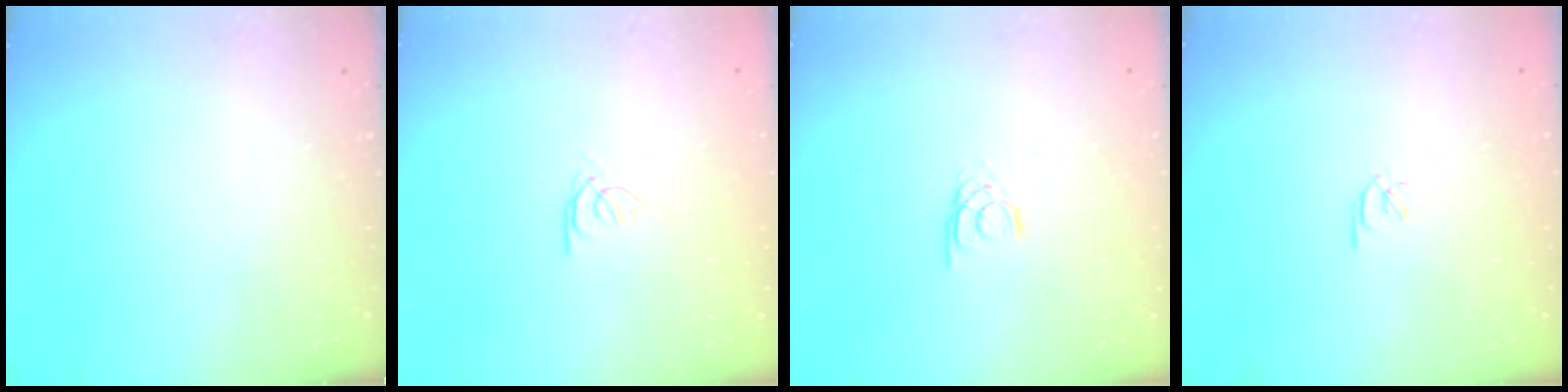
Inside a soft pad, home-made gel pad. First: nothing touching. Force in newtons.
{"total": 0.9, "press": 0.8, "slide": 0.4}
{"total": 2.4, "press": 2.4, "slide": 0.1}
{"total": 1.8, "press": 1.7, "slide": 0.5}